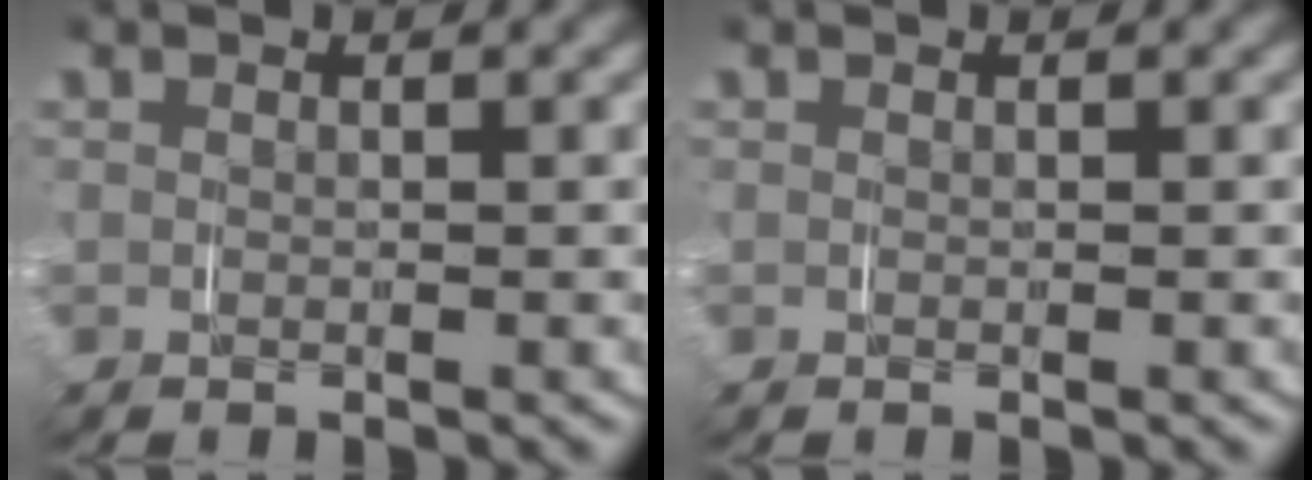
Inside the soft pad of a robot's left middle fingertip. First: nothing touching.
{"total": 0.0}